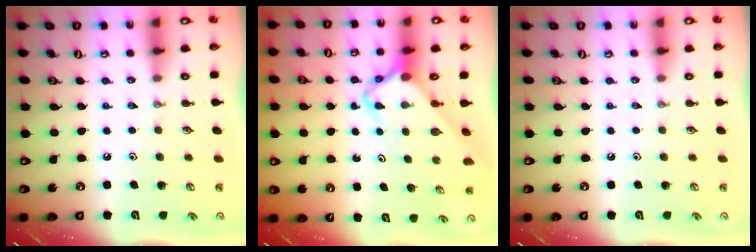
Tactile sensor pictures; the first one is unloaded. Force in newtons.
{"total": 4.3, "press": 4.3, "slide": 0.2}
{"total": 0.0}